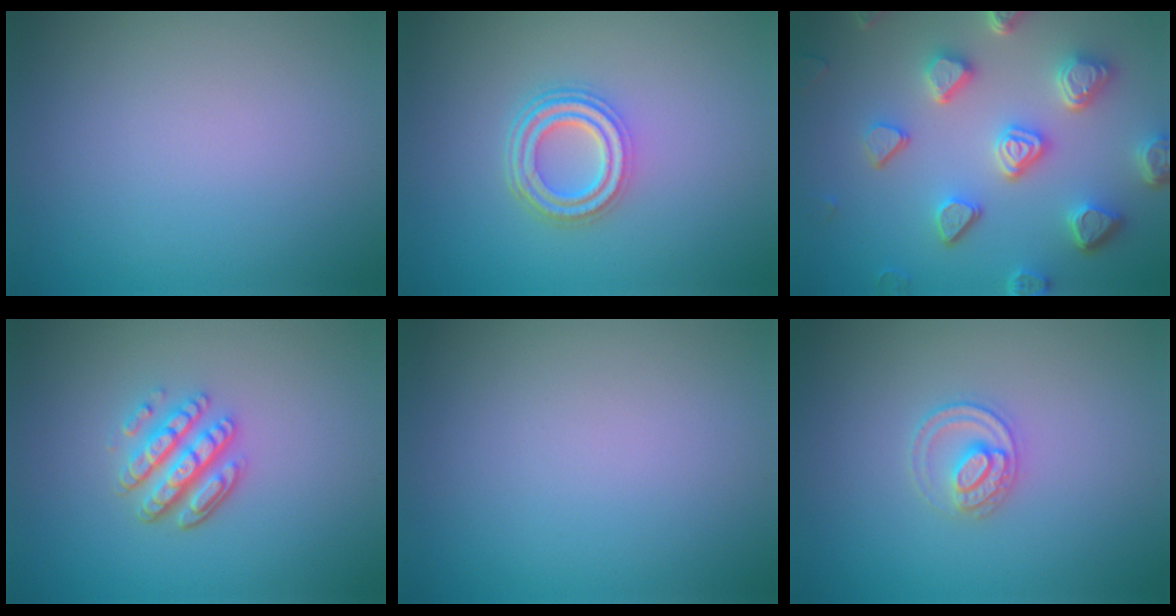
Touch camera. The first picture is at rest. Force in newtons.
{"total": 3.8, "press": 3.0, "slide": 2.4}
{"total": 6.5, "press": 5.3, "slide": 3.8}
{"total": 3.9, "press": 3.1, "slide": 2.3}
{"total": 0.0}
{"total": 2.2, "press": 2.2, "slide": 0.2}